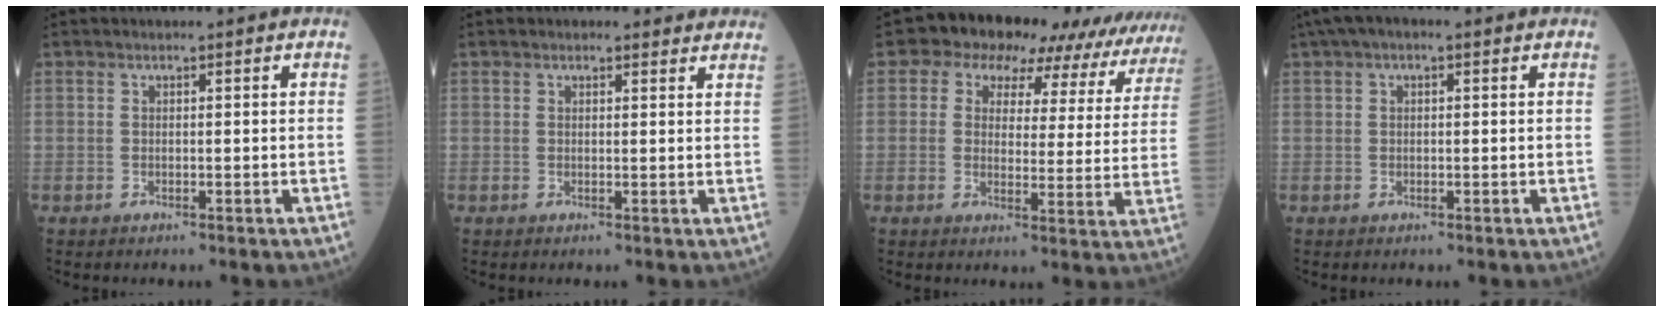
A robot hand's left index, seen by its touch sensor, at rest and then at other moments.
{"total": 3.2, "force": [3.0, 1.1, 0.3], "torque": [0.000, 0.001, 0.021]}
{"total": 17.3, "force": [14.5, 7.8, 5.0], "torque": [-0.042, 0.013, 0.136]}
{"total": 4.1, "force": [2.2, 1.7, 3.0], "torque": [-0.063, 0.036, 0.035]}